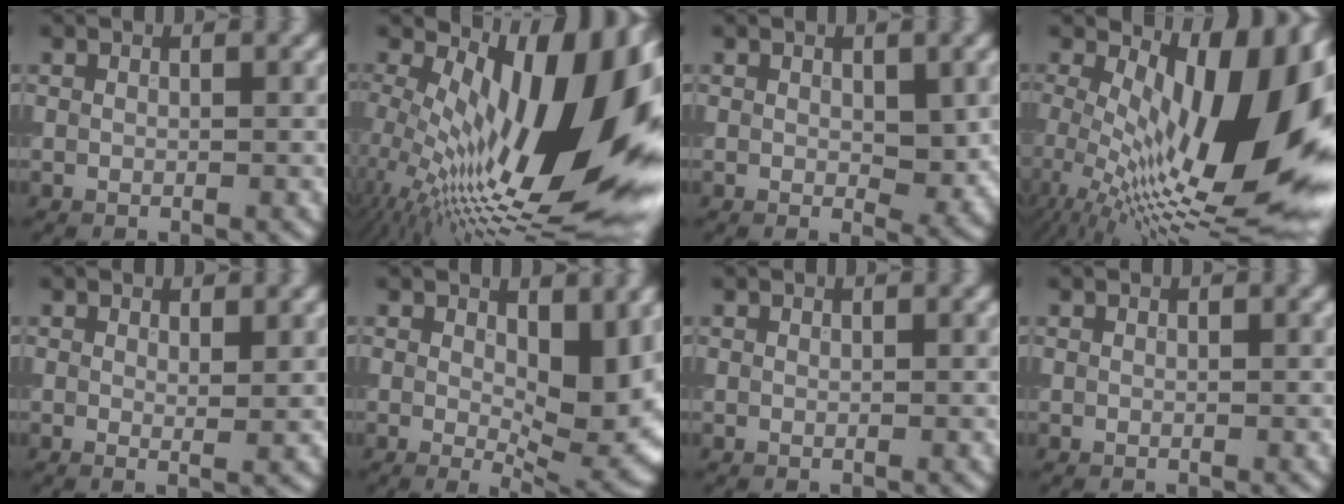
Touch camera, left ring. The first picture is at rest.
{"total": 18.7, "force": [2.8, 8.2, 16.6], "torque": [-0.257, 0.004, 0.047]}
{"total": 2.3, "force": [0.3, 1.2, 1.9], "torque": [-0.024, -0.008, 0.008]}
{"total": 17.3, "force": [1.4, 7.6, 15.4], "torque": [-0.218, 0.003, 0.024]}
{"total": 1.1, "force": [0.5, 0.1, 1.0], "torque": [-0.013, -0.006, 0.006]}
{"total": 8.6, "force": [1.0, 4.0, 7.6], "torque": [-0.099, -0.006, 0.018]}
{"total": 0.0}
{"total": 0.0}